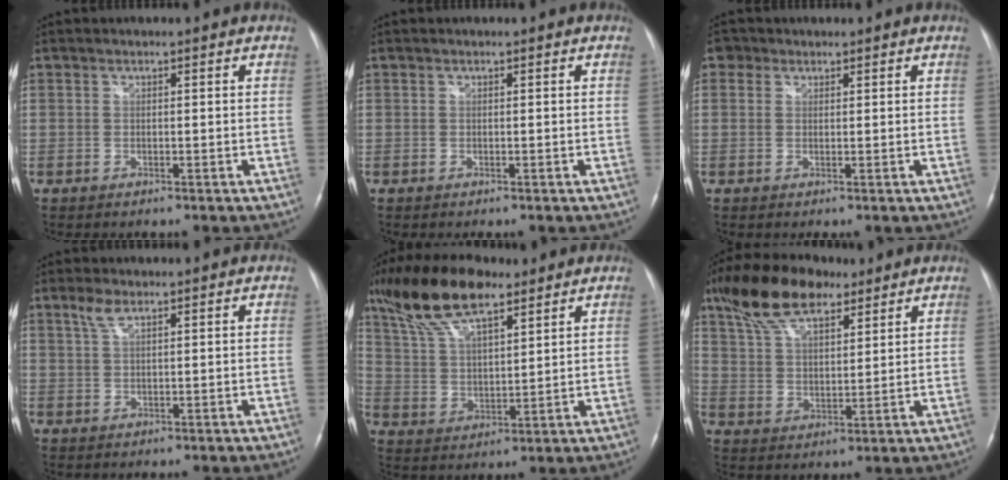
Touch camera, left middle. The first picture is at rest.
{"total": 0.0}
{"total": 2.0, "force": [1.2, 1.6, 0.2], "torque": [0.006, 0.005, 0.014]}
{"total": 2.4, "force": [1.6, 0.6, 1.7], "torque": [-0.043, 0.007, 0.037]}
{"total": 13.9, "force": [9.8, 4.2, 9.0], "torque": [-0.179, 0.024, 0.188]}
{"total": 13.0, "force": [9.0, 4.9, 7.9], "torque": [-0.156, 0.030, 0.171]}